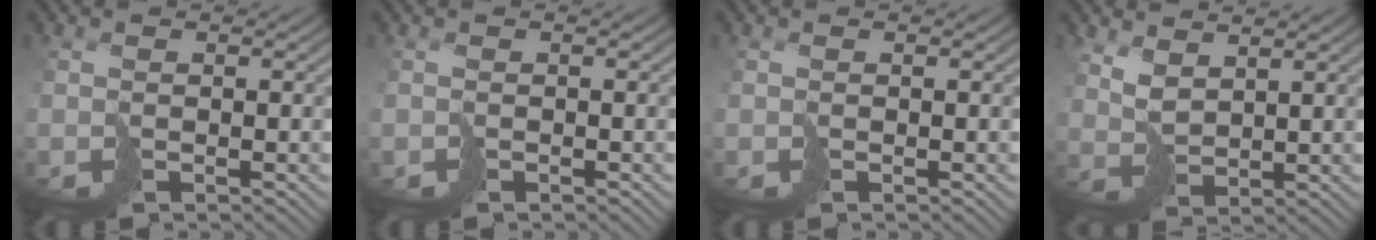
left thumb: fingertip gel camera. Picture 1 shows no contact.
{"total": 0.6, "force": [-0.4, 0.5, 0.1], "torque": [-0.002, 0.000, -0.010]}
{"total": 0.0}
{"total": 3.8, "force": [2.7, 1.5, 2.2], "torque": [-0.061, 0.001, 0.059]}